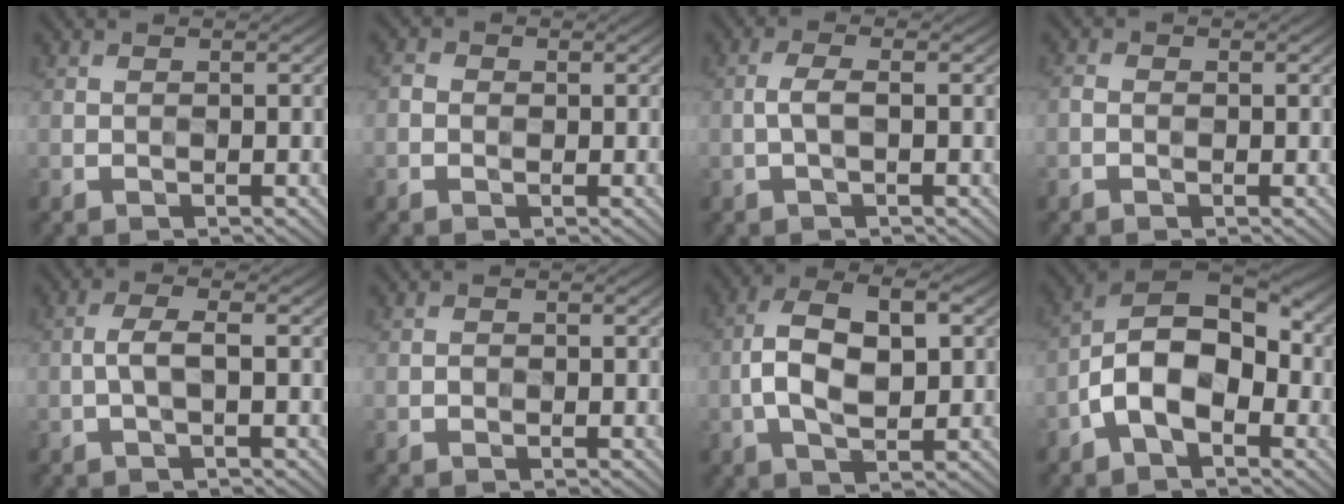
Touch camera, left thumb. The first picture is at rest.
{"total": 1.5, "force": [-0.5, 1.3, 0.6], "torque": [-0.015, 0.001, -0.014]}
{"total": 2.4, "force": [-1.0, 0.7, 2.1], "torque": [-0.051, 0.007, -0.019]}
{"total": 1.4, "force": [-0.8, 0.9, 0.7], "torque": [-0.017, 0.002, -0.016]}
{"total": 2.6, "force": [-1.1, 0.6, 2.3], "torque": [-0.053, 0.008, -0.021]}
{"total": 0.7, "force": [-0.6, 0.3, 0.0], "torque": [0.003, 0.000, -0.011]}
{"total": 9.1, "force": [0.1, 5.0, 7.6], "torque": [-0.151, 0.008, 0.001]}
{"total": 11.9, "force": [-3.2, 7.0, 9.1], "torque": [-0.157, 0.012, -0.073]}